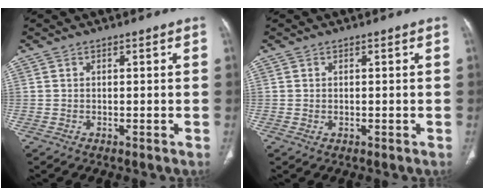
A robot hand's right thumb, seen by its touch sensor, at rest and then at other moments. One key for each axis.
{"total": 0.6, "fx": 0.0, "fy": 0.4, "fz": 0.4, "tx": -0.014, "ty": 0.002, "tz": 0.003}